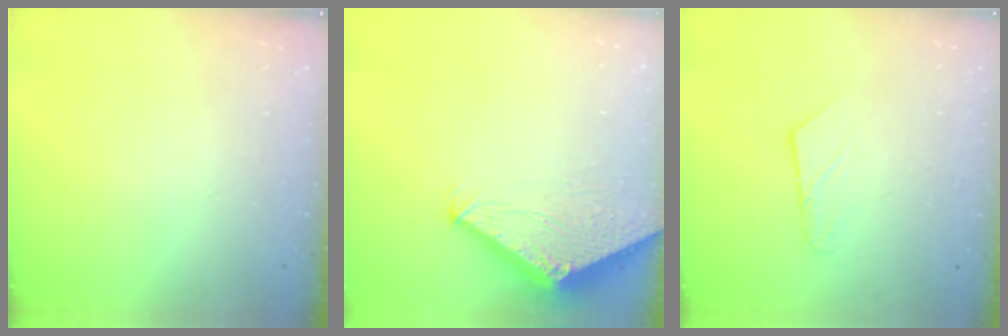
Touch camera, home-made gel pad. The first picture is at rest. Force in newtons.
{"total": 4.7, "press": 4.7, "slide": 0.1}
{"total": 7.2, "press": 7.2, "slide": 0.9}